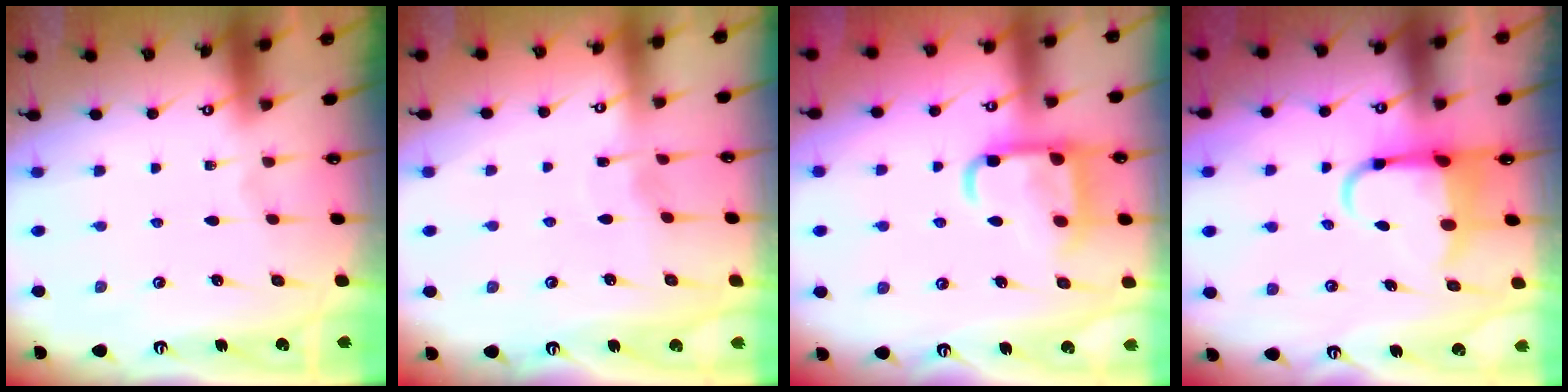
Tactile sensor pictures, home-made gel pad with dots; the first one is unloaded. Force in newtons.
{"total": 1.8, "press": 1.7, "slide": 0.3}
{"total": 13.4, "press": 13.3, "slide": 1.4}
{"total": 6.1, "press": 6.0, "slide": 1.3}